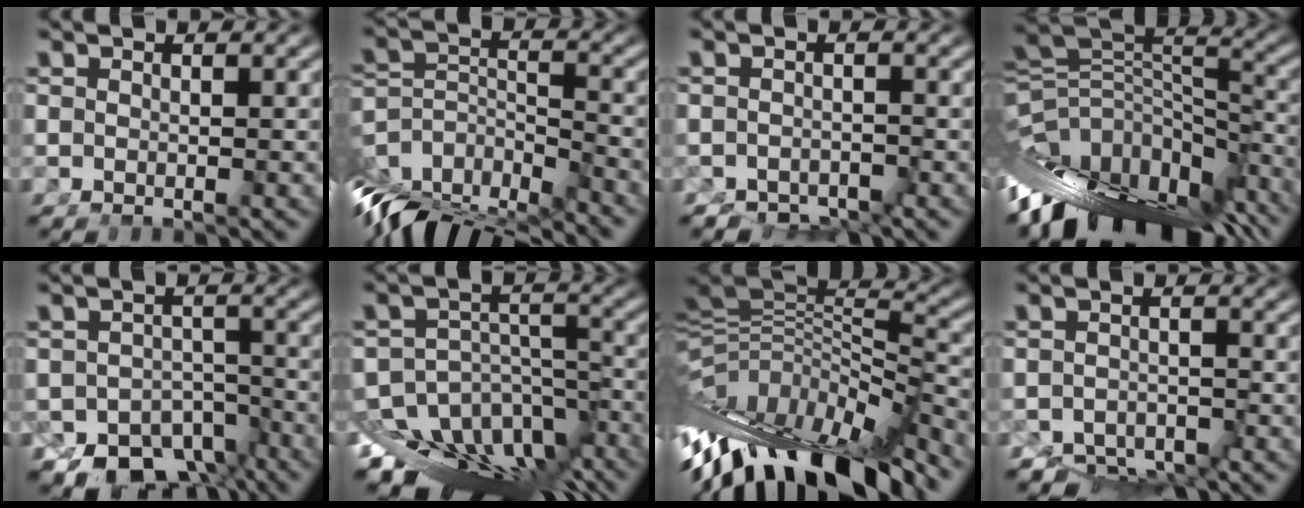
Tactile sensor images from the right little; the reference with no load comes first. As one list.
[{"total": 9.5, "force": [-5.6, 5.5, 5.3], "torque": [-0.111, -0.066, -0.066]}, {"total": 3.3, "force": [-3.0, 1.5, 0.2], "torque": [-0.001, -0.019, -0.045]}, {"total": 21.2, "force": [-8.4, 12.9, 14.6], "torque": [-0.236, -0.065, -0.107]}, {"total": 11.0, "force": [-7.1, 7.4, 4.0], "torque": [-0.058, -0.045, -0.101]}, {"total": 18.6, "force": [-9.3, 12.9, 9.7], "torque": [-0.162, -0.057, -0.134]}, {"total": 17.5, "force": [-5.3, 10.0, 13.4], "torque": [-0.241, -0.052, -0.063]}, {"total": 5.5, "force": [-4.2, 3.4, 1.2], "torque": [-0.019, -0.028, -0.066]}]